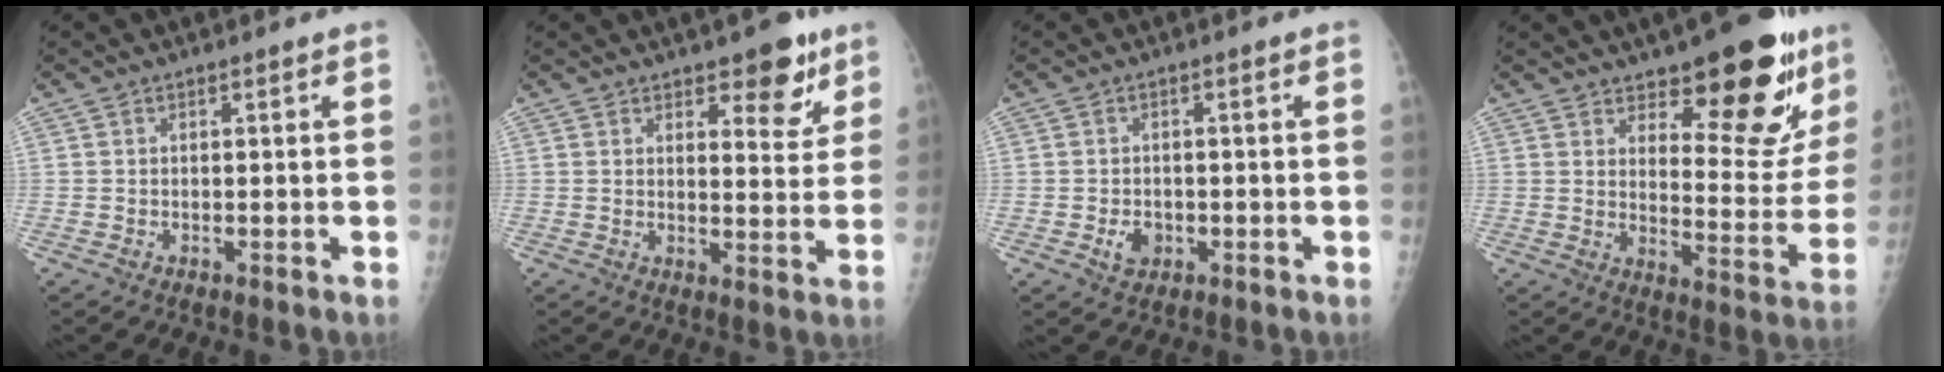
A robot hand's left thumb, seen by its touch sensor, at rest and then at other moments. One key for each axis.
{"total": 8.0, "fx": 5.1, "fy": 3.6, "fz": 4.9, "tx": -0.031, "ty": -0.030, "tz": 0.067}
{"total": 3.0, "fx": -0.9, "fy": 2.4, "fz": 1.7, "tx": -0.020, "ty": 0.002, "tz": -0.009}
{"total": 18.0, "fx": 11.9, "fy": 6.6, "fz": 11.8, "tx": -0.098, "ty": -0.091, "tz": 0.165}